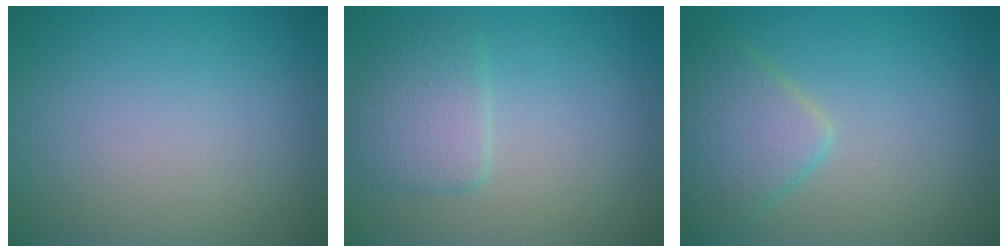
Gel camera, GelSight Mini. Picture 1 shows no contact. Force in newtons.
{"total": 2.8, "press": 2.8, "slide": 0.3}
{"total": 3.8, "press": 3.8, "slide": 0.3}